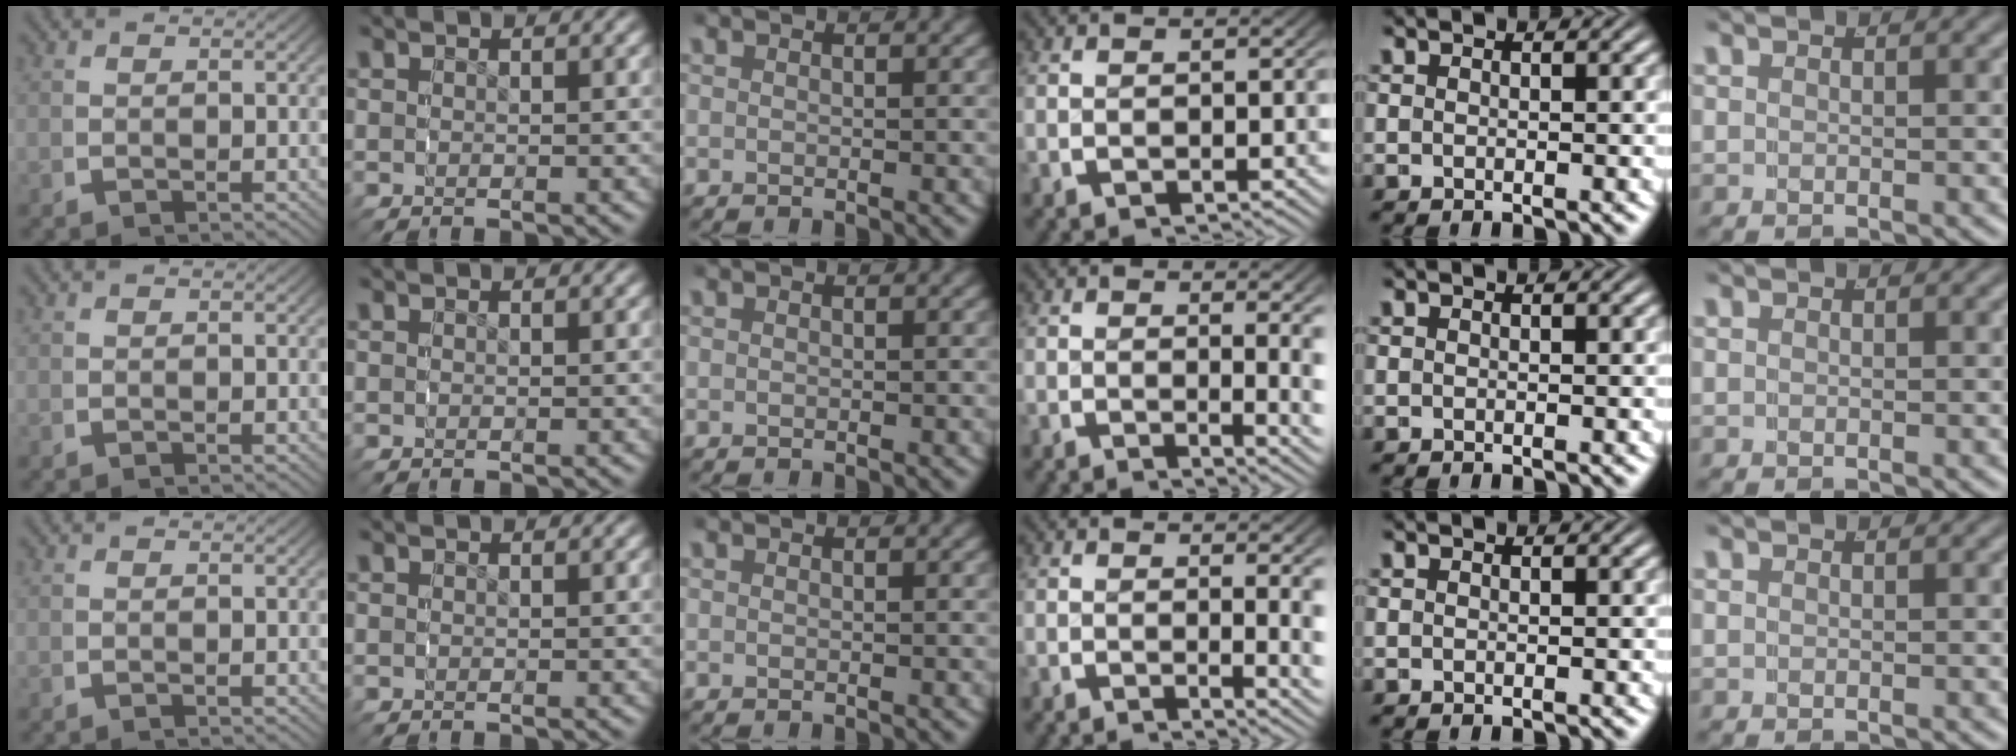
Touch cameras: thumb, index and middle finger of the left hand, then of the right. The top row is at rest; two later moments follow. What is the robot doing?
{"motion": "grasp_and_lifting", "object": "dispenser bottle"}